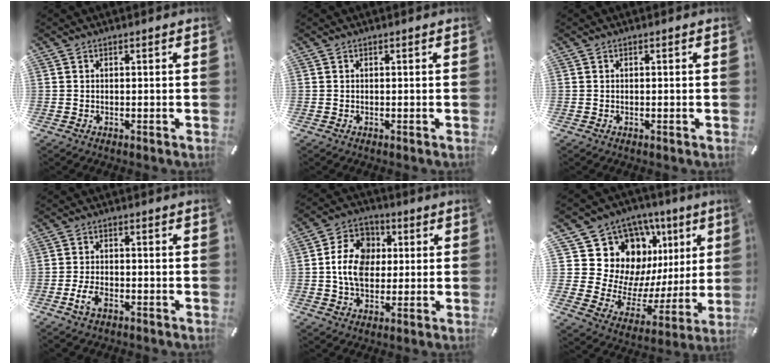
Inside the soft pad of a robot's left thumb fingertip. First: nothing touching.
{"total": 0.0}
{"total": 0.0}
{"total": 5.0, "force": [-2.4, 2.7, 3.5], "torque": [-0.084, 0.003, -0.046]}
{"total": 11.9, "force": [0.3, 9.6, 7.0], "torque": [-0.137, 0.018, 0.007]}
{"total": 17.5, "force": [9.7, 13.2, 6.1], "torque": [-0.082, -0.097, 0.202]}